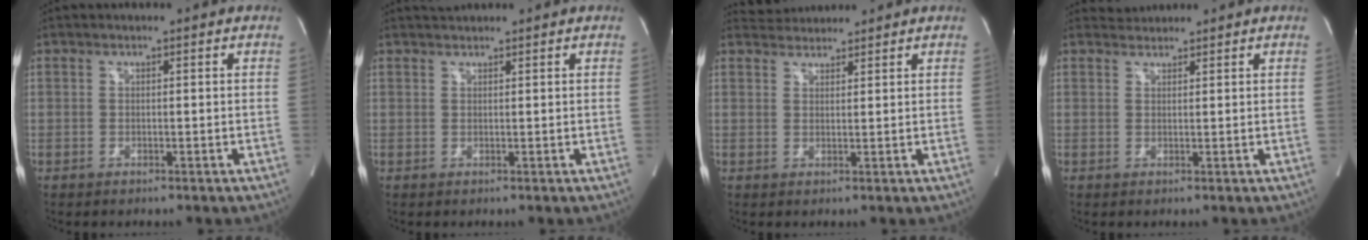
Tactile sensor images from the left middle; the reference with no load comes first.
{"total": 1.6, "force": [1.6, 0.2, 0.2], "torque": [-0.010, 0.018, 0.031]}
{"total": 3.2, "force": [3.1, 0.4, -0.3], "torque": [-0.004, 0.023, 0.059]}
{"total": 1.7, "force": [1.5, 0.1, -0.6], "torque": [0.000, 0.013, 0.030]}